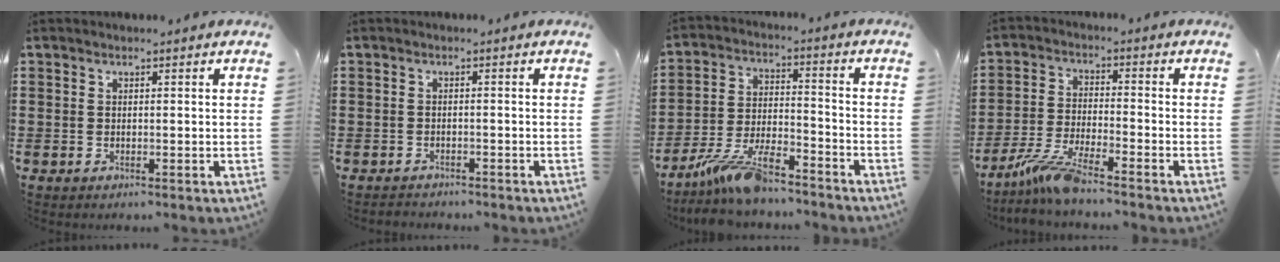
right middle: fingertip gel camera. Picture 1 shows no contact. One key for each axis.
{"total": 1.1, "fx": -1.1, "fy": 0.1, "fz": 0.0, "tx": -0.005, "ty": 0.000, "tz": -0.024}
{"total": 9.7, "fx": -8.2, "fy": 1.8, "fz": 4.9, "tx": -0.106, "ty": 0.007, "tz": -0.158}
{"total": 6.8, "fx": -5.5, "fy": 0.0, "fz": 4.0, "tx": -0.096, "ty": -0.020, "tz": -0.107}